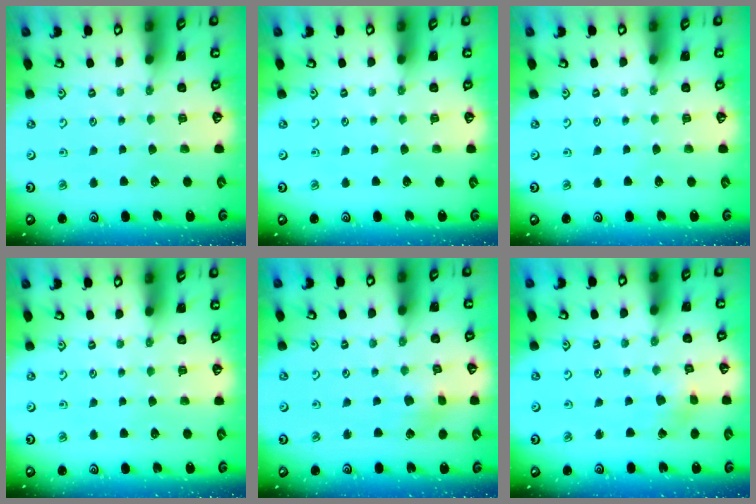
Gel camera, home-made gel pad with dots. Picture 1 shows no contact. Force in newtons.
{"total": 0.0}
{"total": 0.0}
{"total": 0.0}
{"total": 2.8, "press": 2.8, "slide": 0.1}
{"total": 2.4, "press": 2.4, "slide": 0.3}